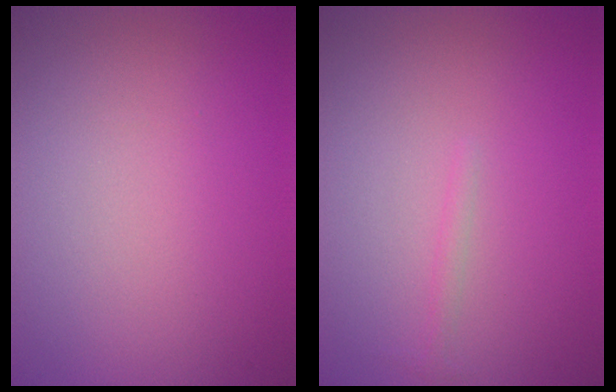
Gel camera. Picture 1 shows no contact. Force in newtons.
{"total": 0.6, "press": 0.6, "slide": 0.1}